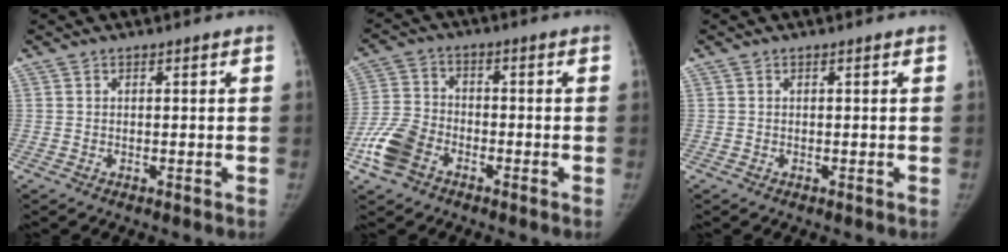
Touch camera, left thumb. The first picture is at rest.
{"total": 9.0, "force": [-4.5, 5.9, 5.0], "torque": [-0.109, 0.018, -0.093]}
{"total": 0.0}